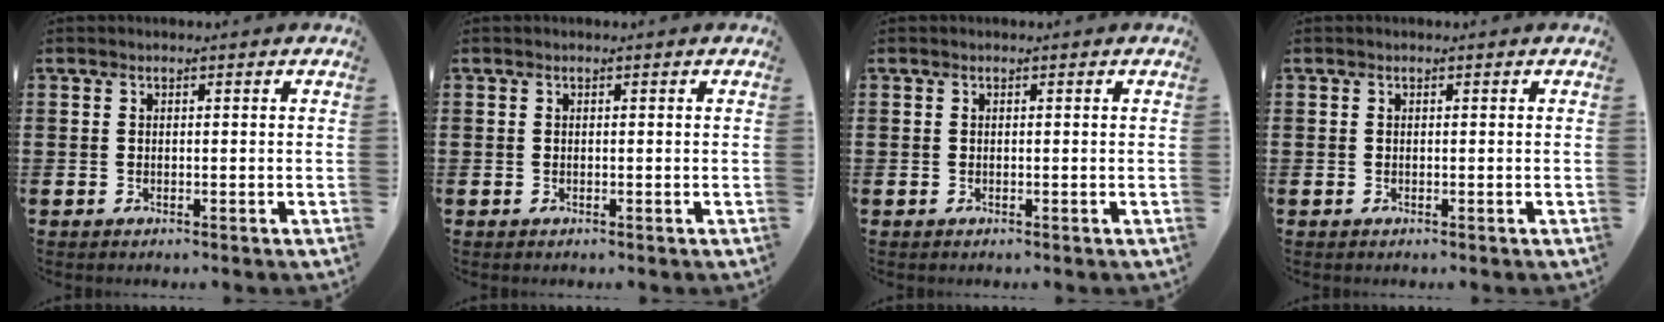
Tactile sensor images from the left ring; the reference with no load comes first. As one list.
[{"total": 0.0}, {"total": 0.0}, {"total": 0.0}]